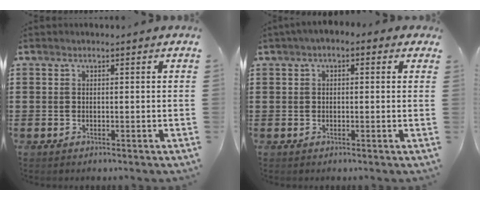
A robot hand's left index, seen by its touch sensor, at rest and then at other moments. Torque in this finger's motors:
{"motor_torque": [2.14, 0.00, 0.26, 0.21]}